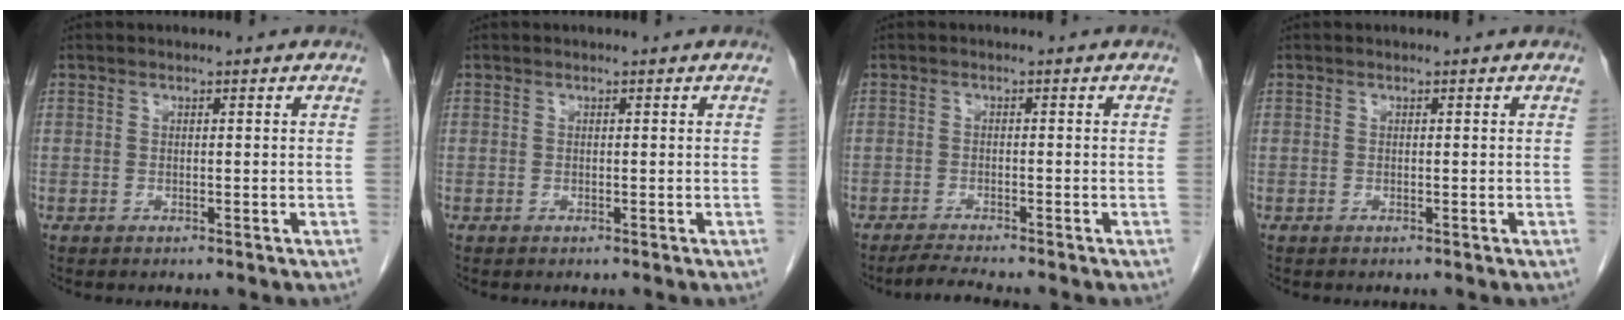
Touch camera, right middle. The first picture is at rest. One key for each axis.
{"total": 0.0}
{"total": 2.7, "fx": -2.5, "fy": -0.7, "fz": 0.8, "tx": -0.025, "ty": -0.015, "tz": -0.049}
{"total": 0.0}